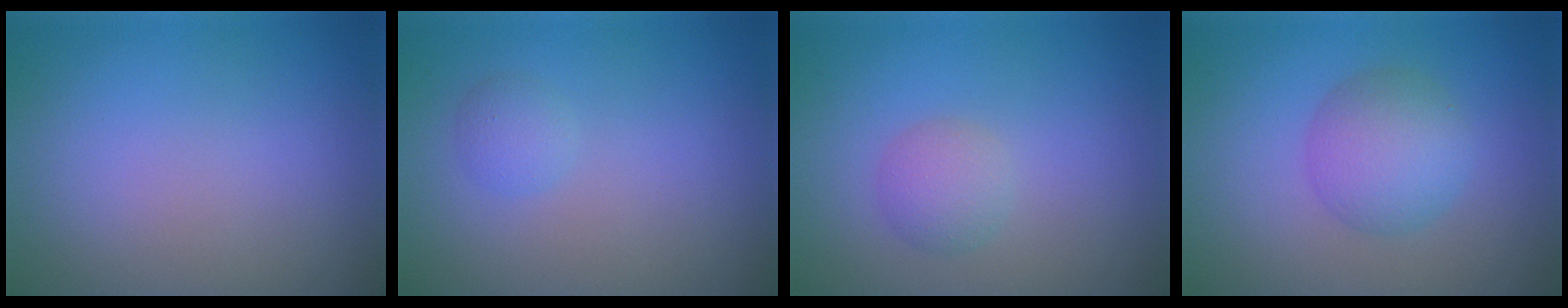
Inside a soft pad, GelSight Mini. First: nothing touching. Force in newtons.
{"total": 1.4, "press": 1.4, "slide": 0.1}
{"total": 2.2, "press": 2.2, "slide": 0.2}
{"total": 4.4, "press": 4.4, "slide": 0.1}